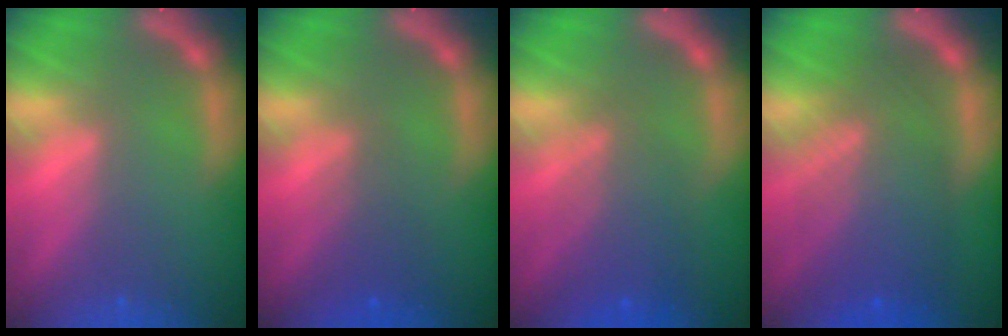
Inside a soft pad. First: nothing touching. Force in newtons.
{"total": 2.5}
{"total": 5.1}
{"total": 8.5}